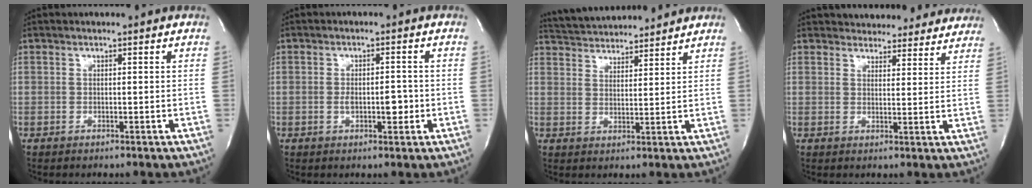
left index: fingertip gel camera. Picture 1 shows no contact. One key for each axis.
{"total": 3.7, "fx": -0.8, "fy": 1.5, "fz": 3.3, "tx": -0.054, "ty": 0.001, "tz": -0.007}
{"total": 12.2, "fx": 11.7, "fy": 1.9, "fz": 3.1, "tx": -0.058, "ty": 0.025, "tz": 0.180}
{"total": 14.4, "fx": 13.4, "fy": 4.7, "fz": 2.5, "tx": -0.008, "ty": 0.004, "tz": 0.151}